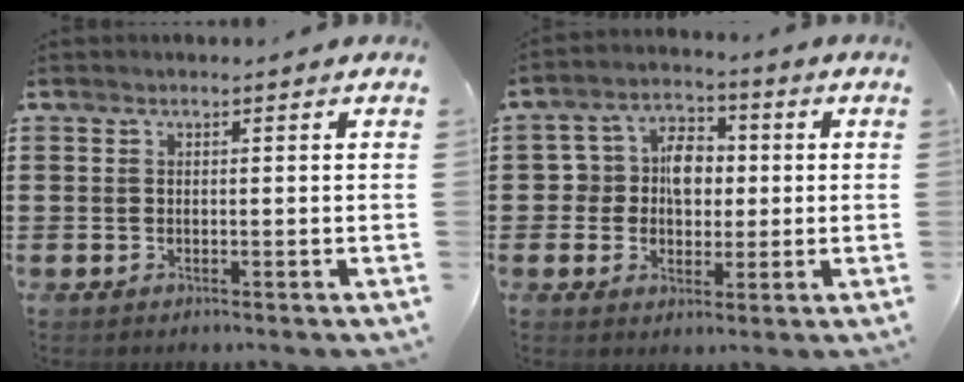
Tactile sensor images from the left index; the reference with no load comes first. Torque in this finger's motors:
{"motor_torque": [0.63, 0.26, 0.21, 0.03]}